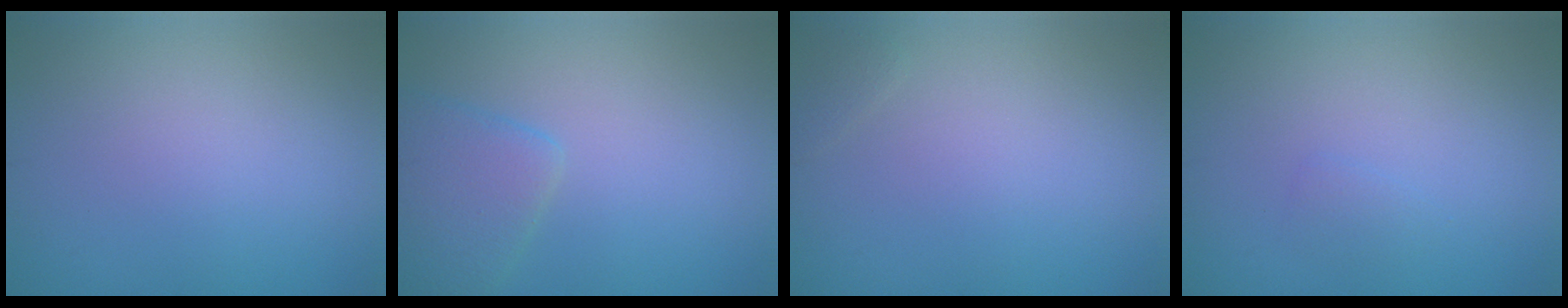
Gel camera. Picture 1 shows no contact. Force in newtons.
{"total": 3.6, "press": 3.5, "slide": 0.2}
{"total": 0.6, "press": 0.5, "slide": 0.1}
{"total": 0.6, "press": 0.6, "slide": 0.0}